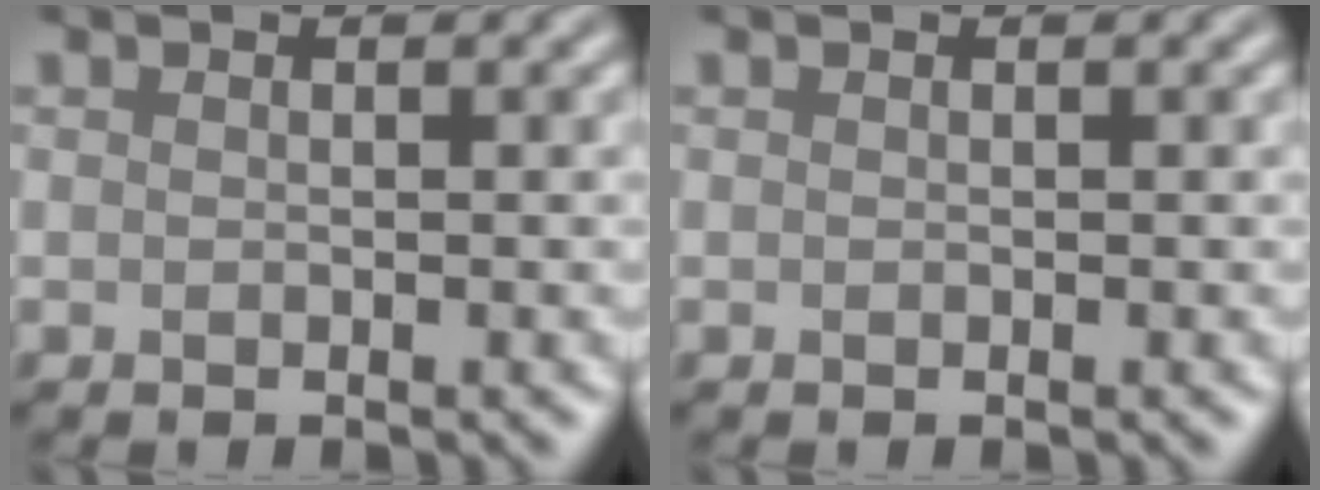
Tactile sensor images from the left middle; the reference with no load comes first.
{"total": 0.0}